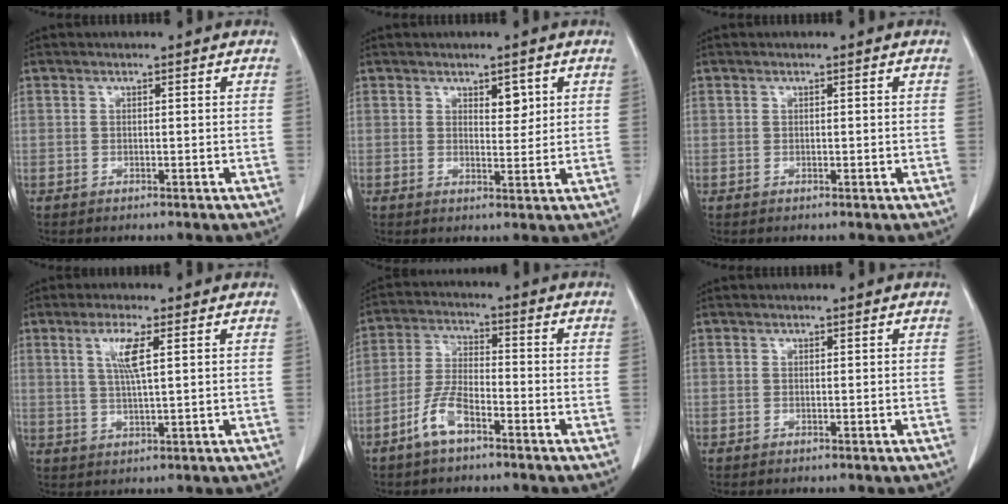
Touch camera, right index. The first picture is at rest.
{"total": 2.8, "force": [1.5, 1.3, 2.0], "torque": [-0.024, -0.002, 0.027]}
{"total": 0.0}
{"total": 4.9, "force": [1.8, 0.1, 4.5], "torque": [-0.093, -0.001, 0.037]}
{"total": 6.4, "force": [-3.9, 2.1, 4.6], "torque": [-0.103, 0.003, -0.077]}
{"total": 0.0}